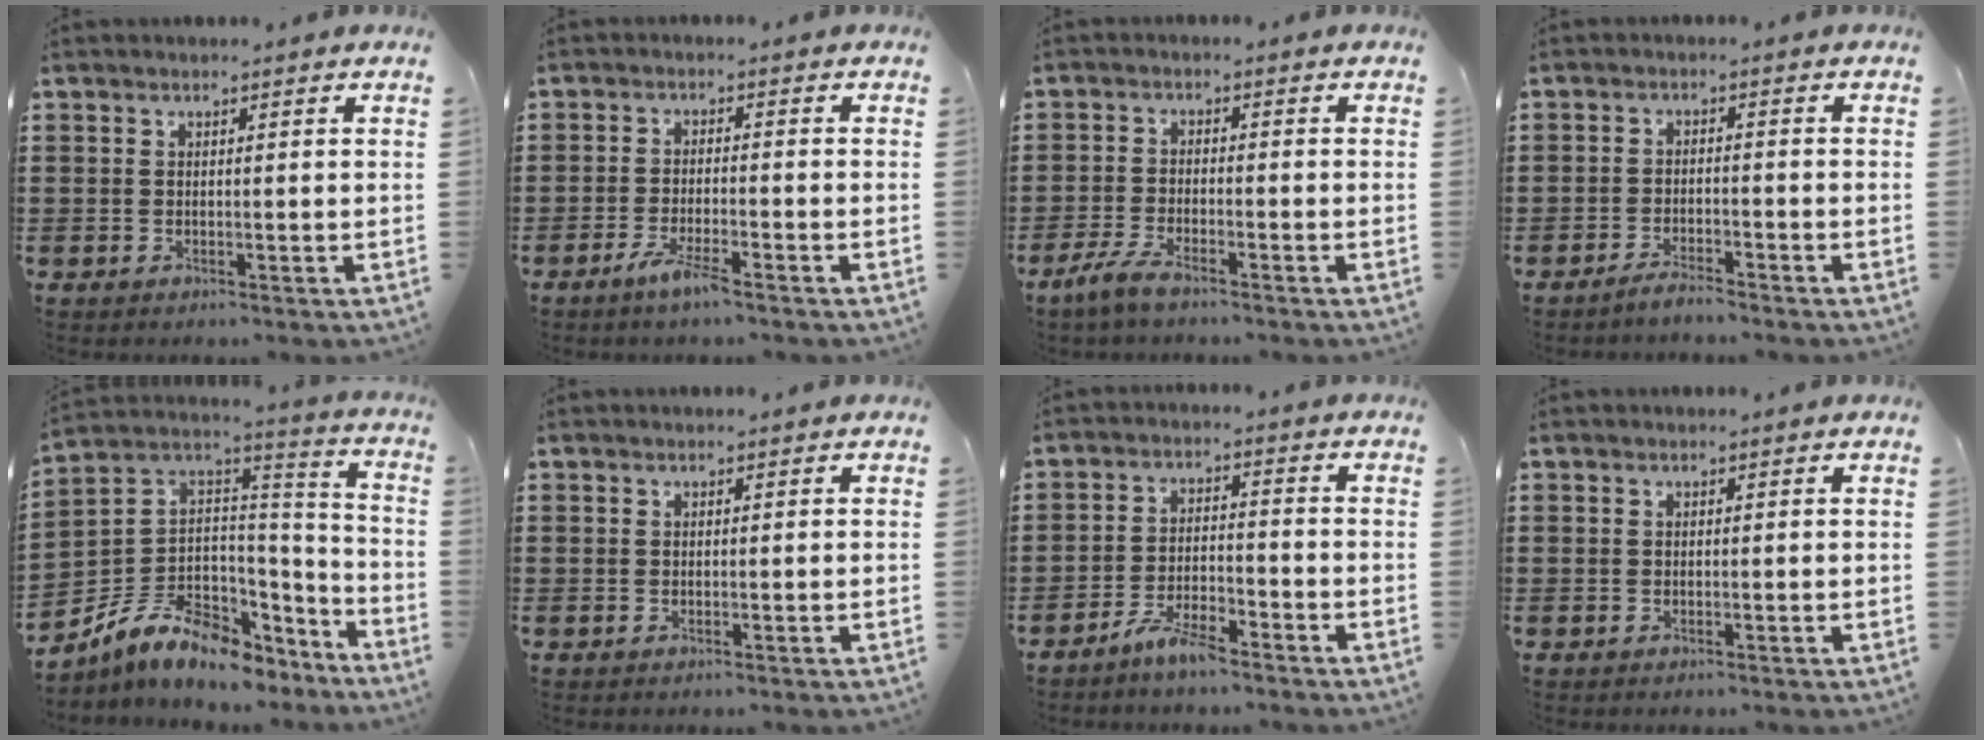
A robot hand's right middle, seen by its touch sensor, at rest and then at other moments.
{"total": 3.8, "force": [-2.6, 0.4, 2.7], "torque": [-0.056, -0.005, -0.048]}
{"total": 3.8, "force": [-3.0, 0.5, 2.3], "torque": [-0.058, -0.004, -0.063]}
{"total": 2.5, "force": [-2.4, 0.1, 0.7], "torque": [-0.014, 0.002, -0.046]}
{"total": 8.3, "force": [-5.9, 4.6, 3.5], "torque": [-0.097, -0.003, -0.120]}
{"total": 0.0}
{"total": 4.8, "force": [-4.1, 0.9, 2.3], "torque": [-0.052, 0.005, -0.081]}
{"total": 0.0}